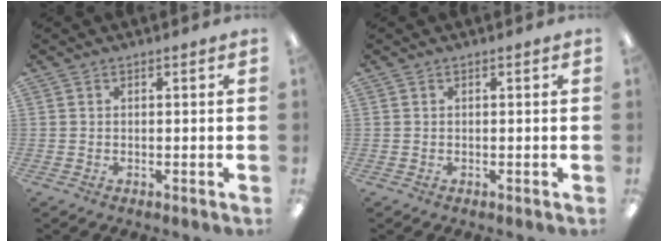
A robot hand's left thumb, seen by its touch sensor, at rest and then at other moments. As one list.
[{"total": 0.0}]